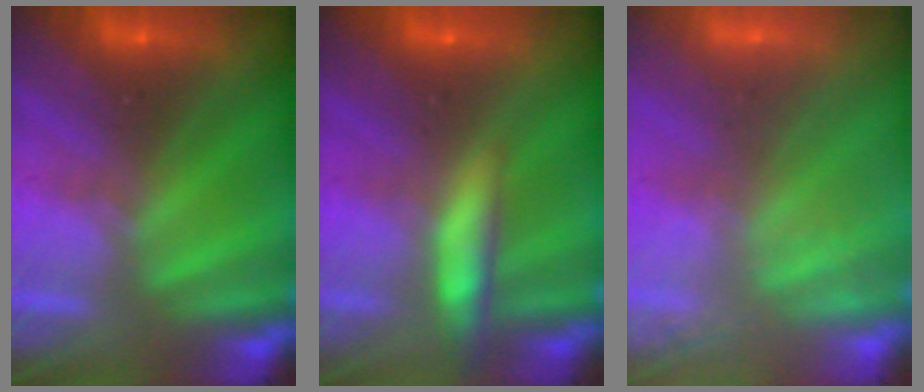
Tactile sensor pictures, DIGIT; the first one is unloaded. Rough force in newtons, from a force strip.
{"total": 8.6}
{"total": 1.9}